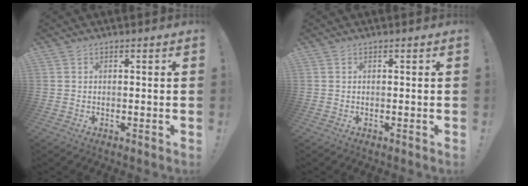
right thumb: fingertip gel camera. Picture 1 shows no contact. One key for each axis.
{"total": 0.0}